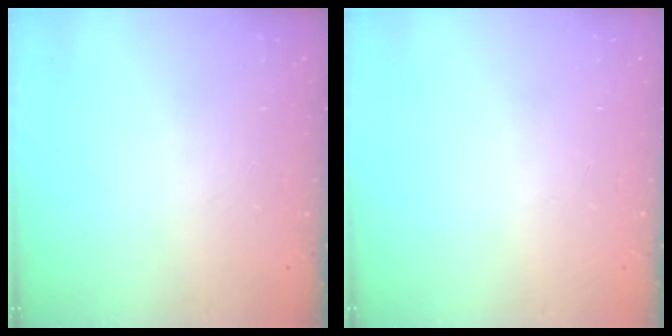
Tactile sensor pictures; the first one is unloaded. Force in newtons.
{"total": 0.0}